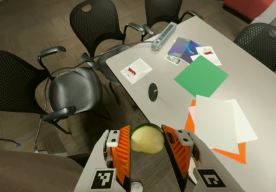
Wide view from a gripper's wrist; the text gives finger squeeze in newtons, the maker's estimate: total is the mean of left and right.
{"total": 4.4, "left": 4.1, "right": 4.8}